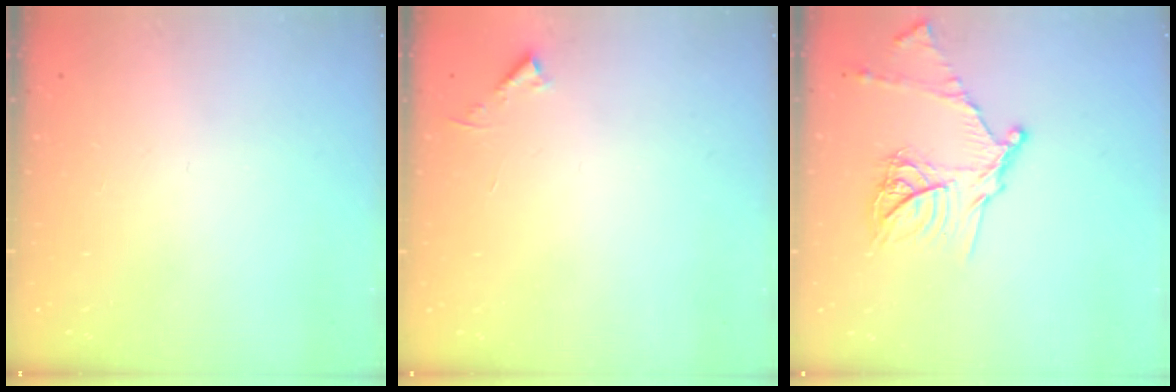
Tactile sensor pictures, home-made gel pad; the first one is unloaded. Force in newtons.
{"total": 4.0, "press": 4.0, "slide": 0.4}
{"total": 15.4, "press": 15.4, "slide": 1.1}